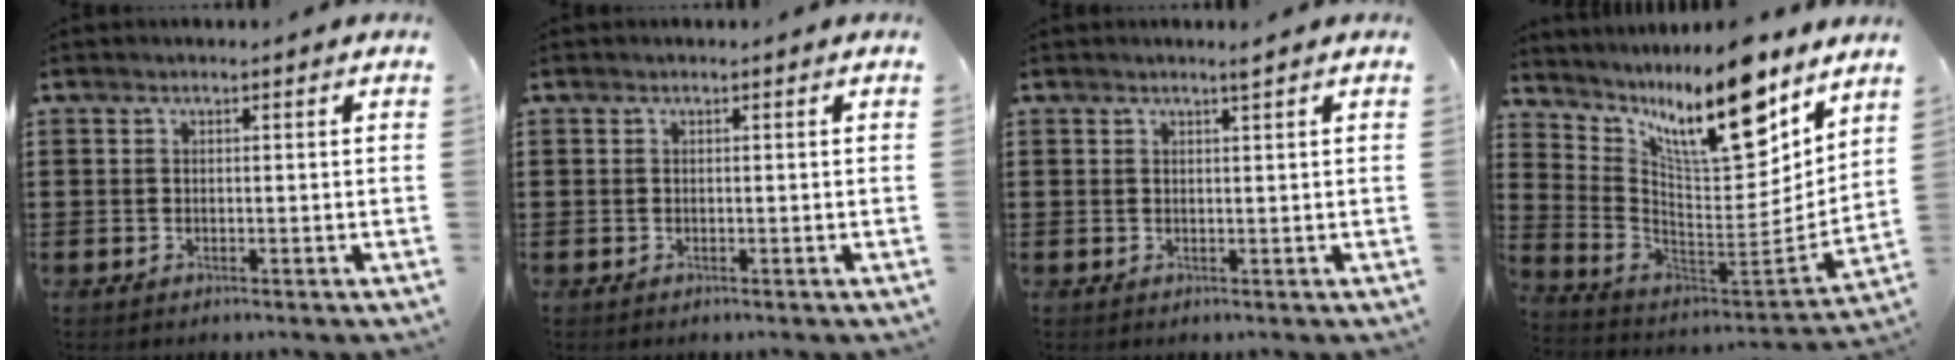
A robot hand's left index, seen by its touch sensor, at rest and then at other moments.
{"total": 0.0}
{"total": 1.2, "force": [1.0, -0.1, 0.7], "torque": [-0.014, -0.001, 0.018]}
{"total": 13.9, "force": [10.2, 2.9, 9.1], "torque": [-0.182, -0.062, 0.173]}